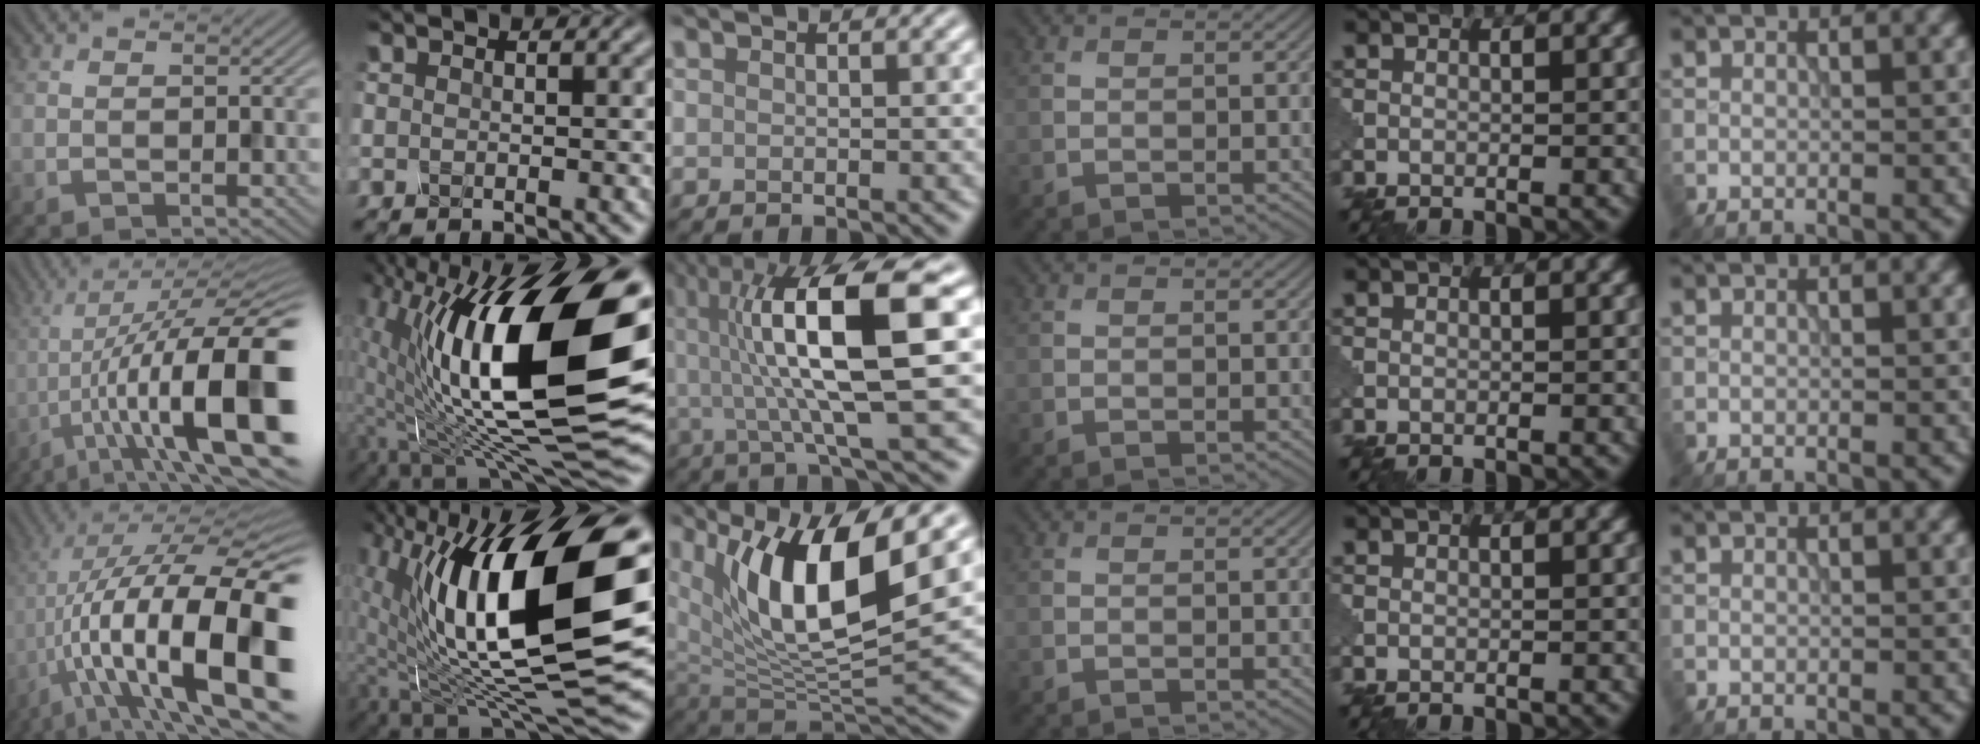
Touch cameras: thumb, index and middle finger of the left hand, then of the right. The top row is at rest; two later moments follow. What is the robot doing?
{"motion": "shake", "object": "plastic piggy bank"}